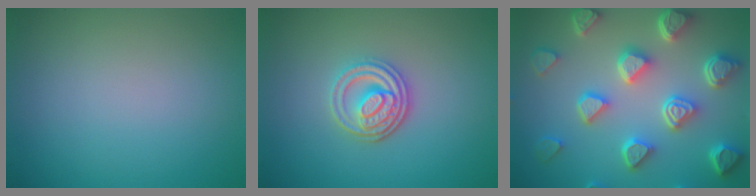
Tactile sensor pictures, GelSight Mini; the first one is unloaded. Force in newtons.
{"total": 3.5, "press": 3.0, "slide": 1.8}
{"total": 7.7, "press": 5.9, "slide": 4.9}